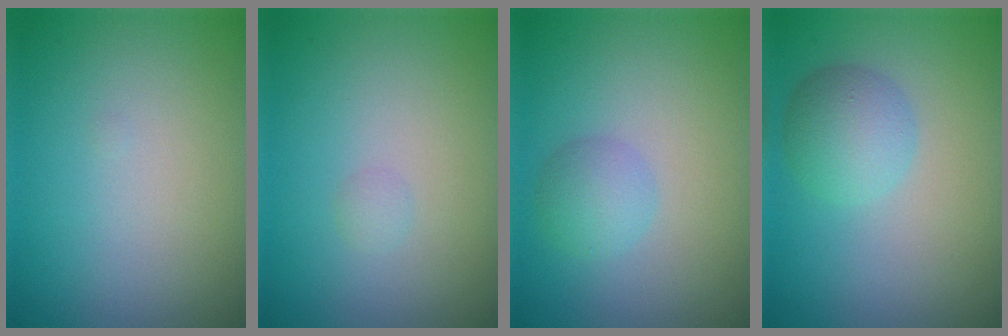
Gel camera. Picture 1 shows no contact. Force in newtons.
{"total": 0.6, "press": 0.6, "slide": 0.1}
{"total": 2.3, "press": 2.3, "slide": 0.1}
{"total": 3.5, "press": 3.5, "slide": 0.2}